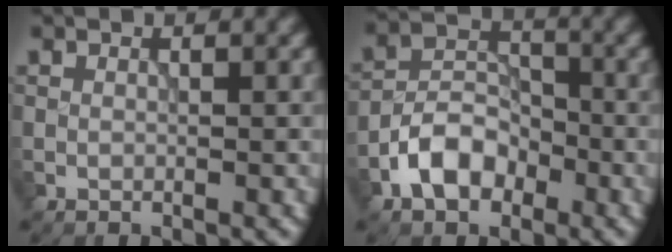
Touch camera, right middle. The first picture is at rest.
{"total": 4.7, "force": [-2.5, 3.0, 2.6], "torque": [-0.045, 0.006, -0.054]}